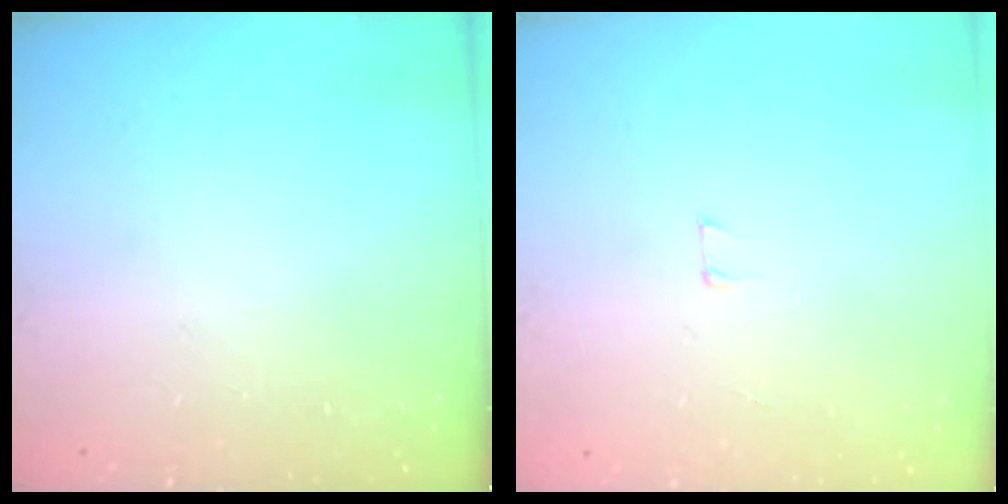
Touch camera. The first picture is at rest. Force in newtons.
{"total": 3.0, "press": 3.0, "slide": 0.2}